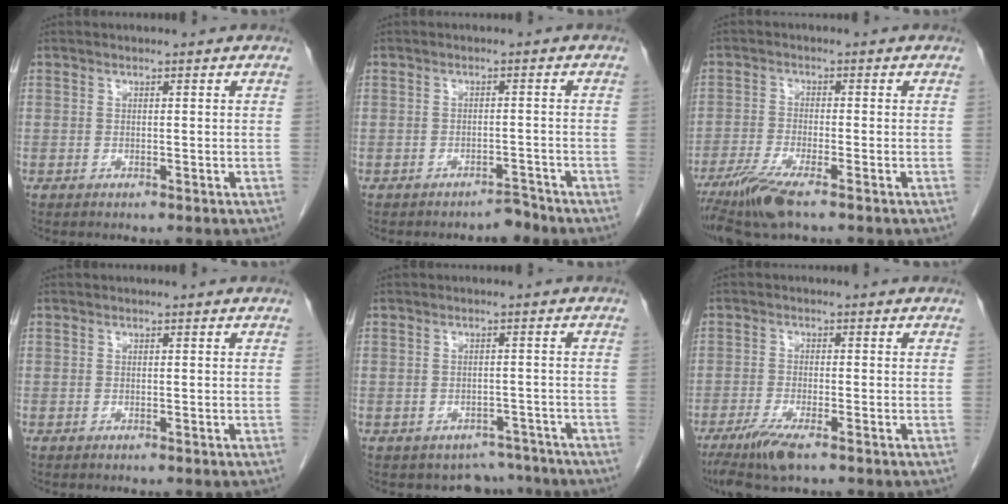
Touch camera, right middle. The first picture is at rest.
{"total": 1.8, "force": [-1.8, 0.4, 0.1], "torque": [0.003, -0.002, -0.023]}
{"total": 6.8, "force": [-4.8, 0.3, 4.8], "torque": [-0.095, -0.021, -0.092]}
{"total": 0.0}
{"total": 5.1, "force": [-4.4, 2.5, -0.7], "torque": [0.022, 0.019, -0.052]}
{"total": 5.5, "force": [-3.8, 0.6, 4.0], "torque": [-0.081, -0.016, -0.068]}